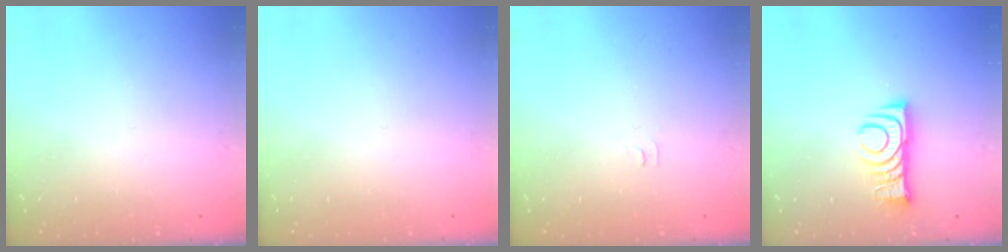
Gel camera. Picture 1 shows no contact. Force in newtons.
{"total": 1.5, "press": 1.5, "slide": 0.1}
{"total": 4.6, "press": 4.5, "slide": 0.6}
{"total": 8.8, "press": 8.8, "slide": 0.8}